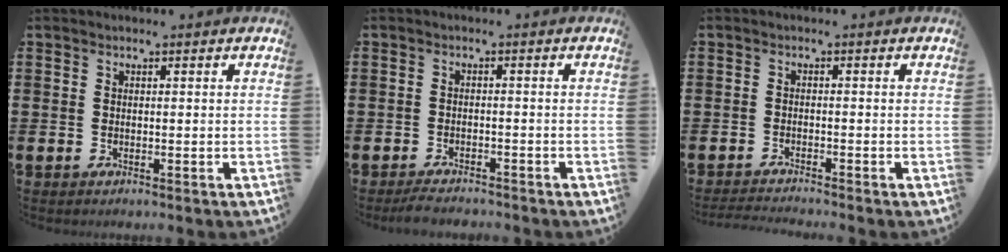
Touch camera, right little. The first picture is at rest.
{"total": 1.9, "force": [-1.9, 0.2, 0.3], "torque": [-0.008, 0.006, -0.038]}
{"total": 1.3, "force": [-1.3, -0.2, 0.2], "torque": [-0.003, 0.000, -0.026]}